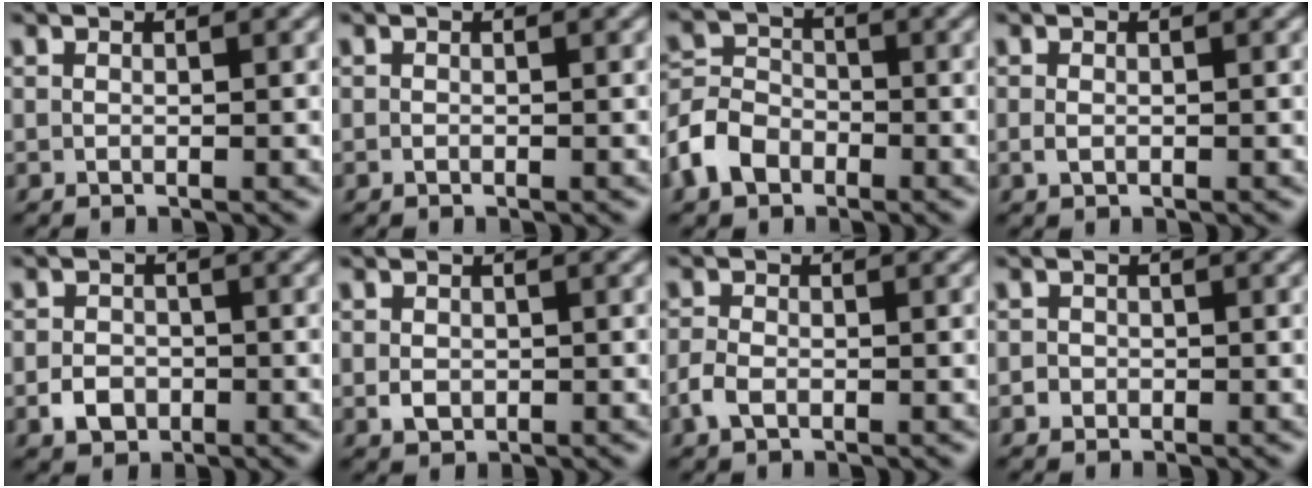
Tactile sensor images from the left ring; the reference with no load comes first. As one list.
[{"total": 0.0}, {"total": 4.5, "force": [-2.5, 3.2, 2.0], "torque": [-0.045, 0.004, -0.059]}, {"total": 0.7, "force": [-0.1, 0.5, 0.5], "torque": [-0.011, -0.003, -0.002]}, {"total": 2.4, "force": [-0.9, 1.9, 1.1], "torque": [-0.013, 0.000, -0.022]}, {"total": 1.6, "force": [-0.2, 1.3, 0.9], "torque": [-0.017, -0.004, -0.005]}, {"total": 1.9, "force": [-0.8, 1.2, 1.2], "torque": [-0.025, 0.000, -0.021]}, {"total": 0.9, "force": [-0.3, 0.8, 0.1], "torque": [0.005, -0.002, -0.006]}]